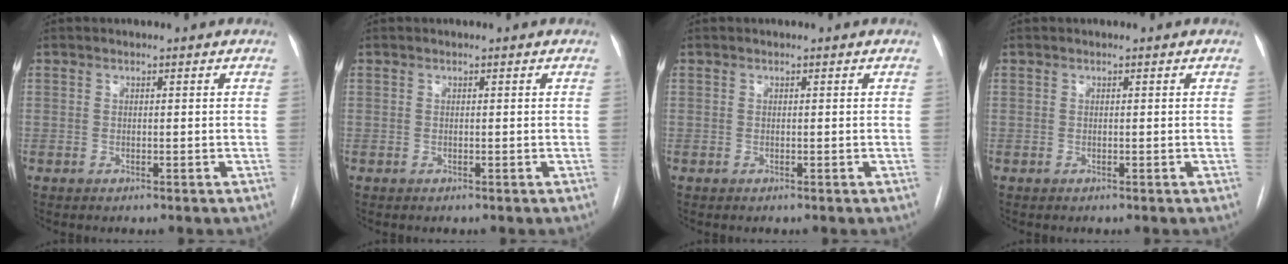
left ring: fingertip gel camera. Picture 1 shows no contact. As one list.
[{"total": 0.0}, {"total": 0.0}, {"total": 0.0}]